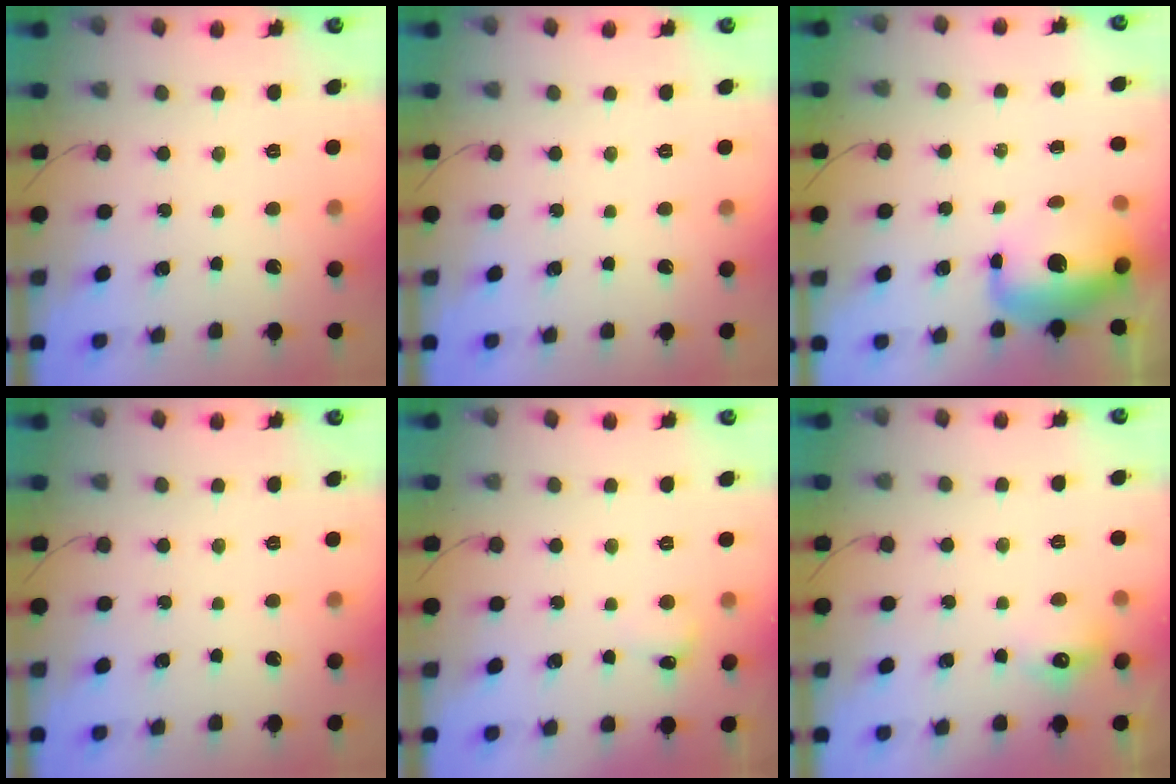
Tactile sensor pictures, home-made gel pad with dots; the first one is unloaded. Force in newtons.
{"total": 0.0}
{"total": 13.4, "press": 13.1, "slide": 3.2}
{"total": 0.0}
{"total": 5.2, "press": 5.0, "slide": 1.4}
{"total": 6.8, "press": 6.6, "slide": 1.4}